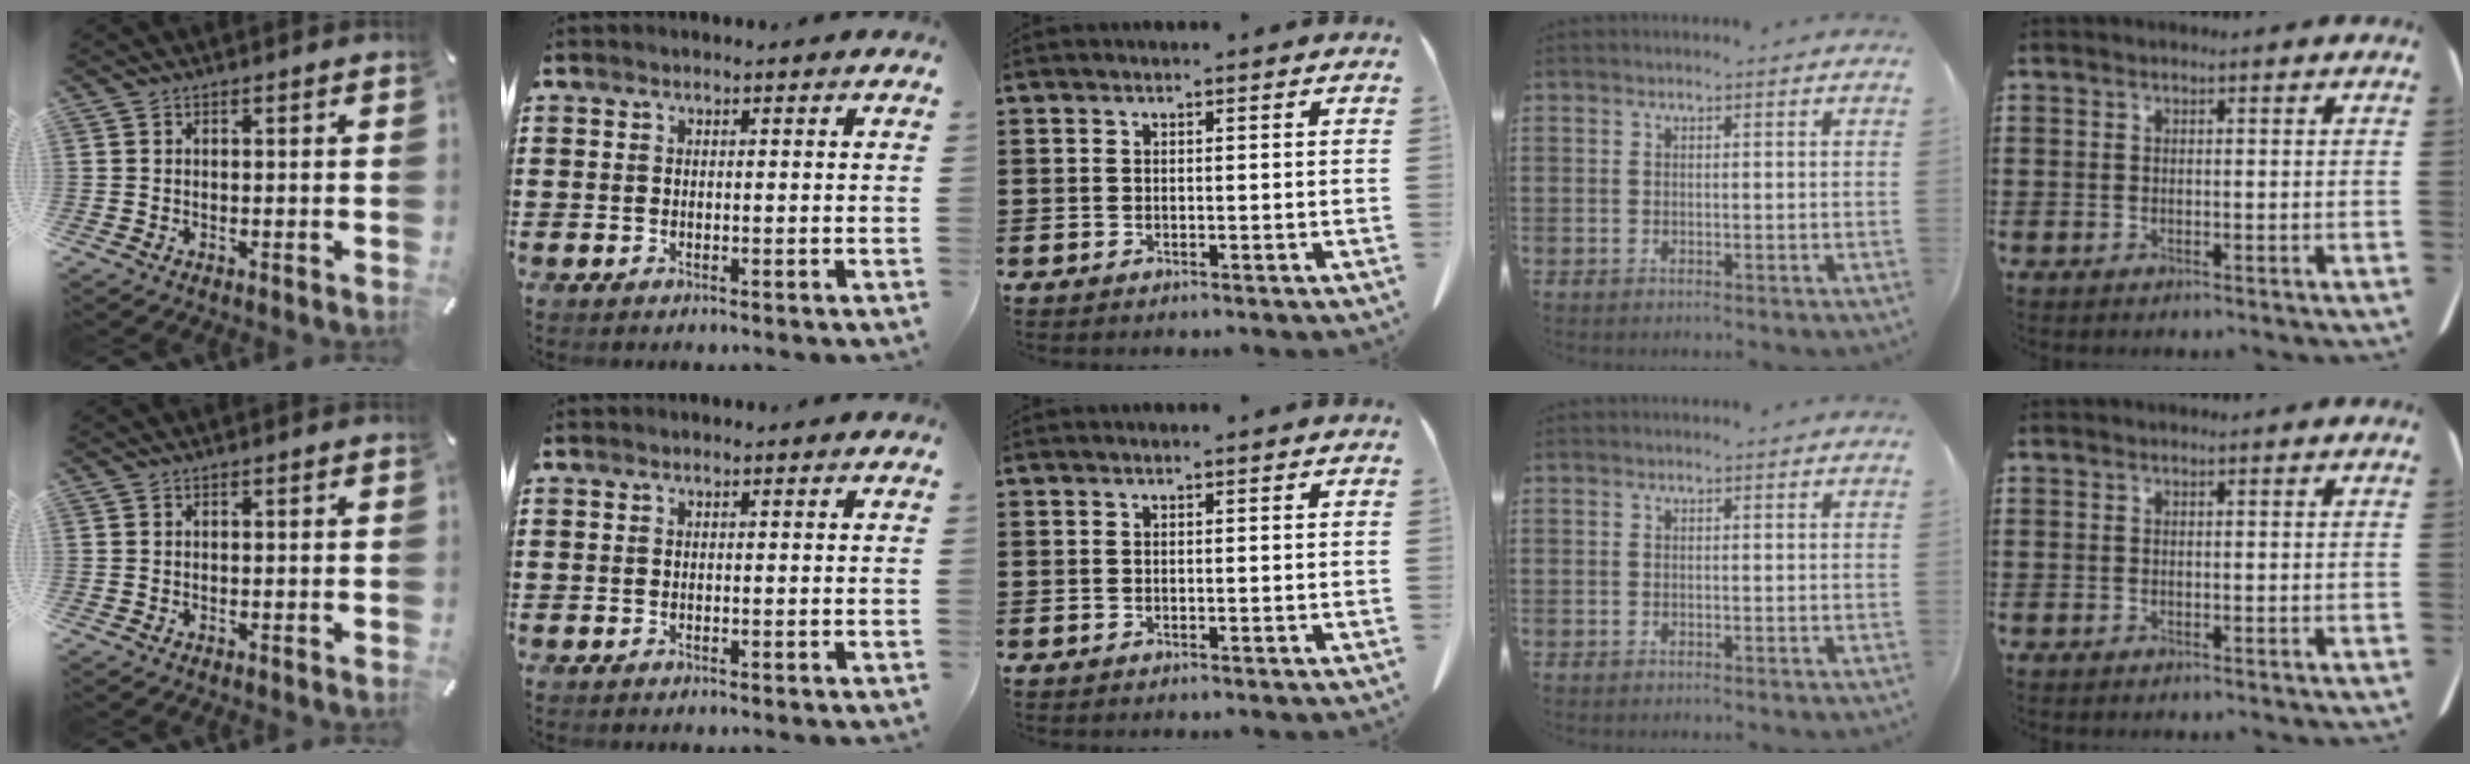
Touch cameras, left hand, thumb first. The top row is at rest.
{}